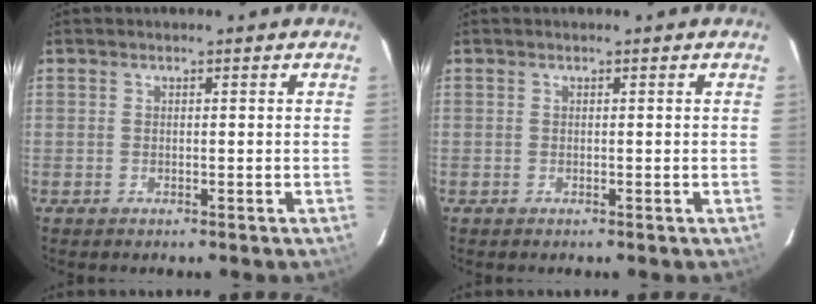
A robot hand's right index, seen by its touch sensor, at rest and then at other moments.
{"total": 0.0}